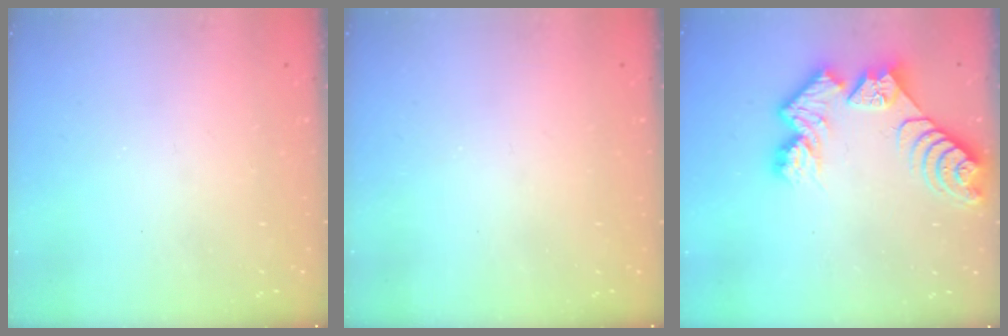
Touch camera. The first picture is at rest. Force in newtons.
{"total": 0.0}
{"total": 11.8, "press": 11.8, "slide": 1.2}